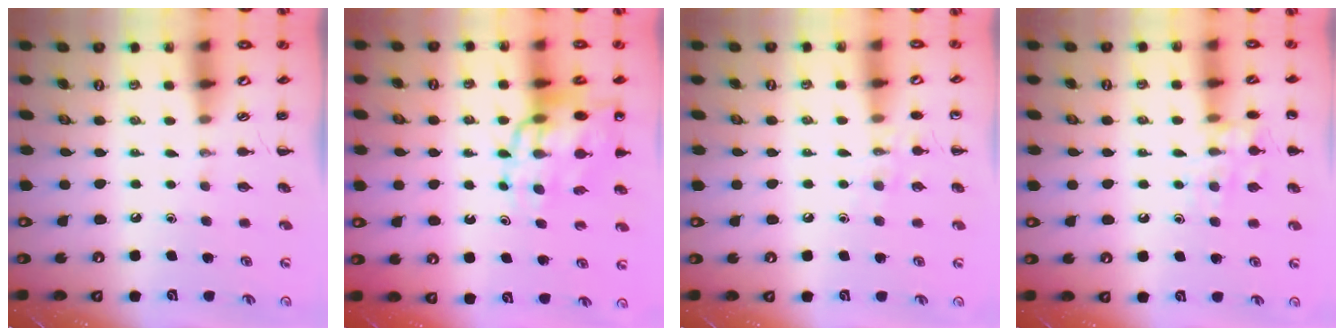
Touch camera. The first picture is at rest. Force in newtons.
{"total": 15.5, "press": 15.0, "slide": 3.8}
{"total": 7.4, "press": 7.2, "slide": 1.7}
{"total": 10.4, "press": 10.3, "slide": 0.5}